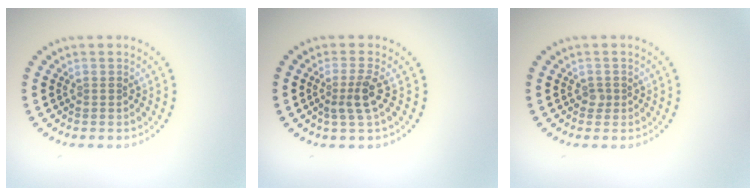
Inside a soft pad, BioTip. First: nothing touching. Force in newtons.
{"total": 2.4, "press": 1.8, "slide": 1.5}
{"total": 0.7, "press": 0.6, "slide": 0.5}